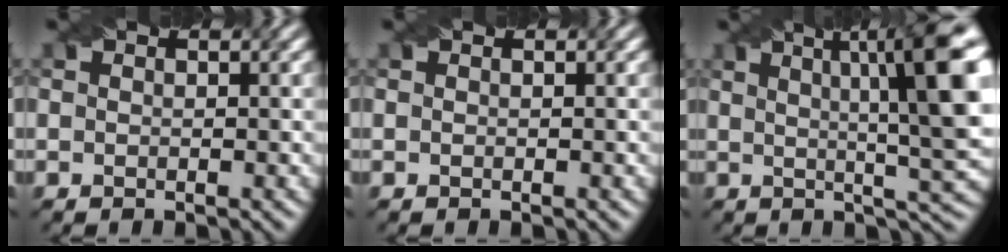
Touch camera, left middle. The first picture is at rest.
{"total": 0.0}
{"total": 11.9, "force": [3.3, 2.5, 11.2], "torque": [-0.124, 0.005, 0.048]}